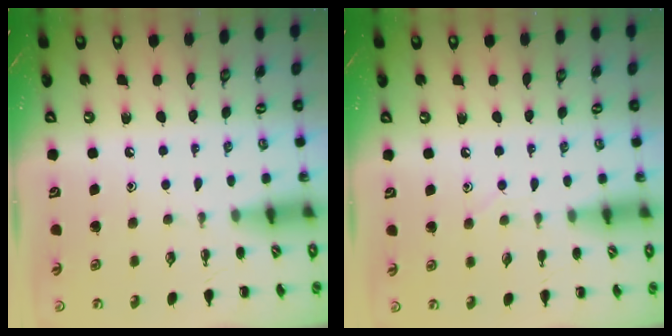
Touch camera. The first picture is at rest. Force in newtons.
{"total": 2.3, "press": 2.3, "slide": 0.6}